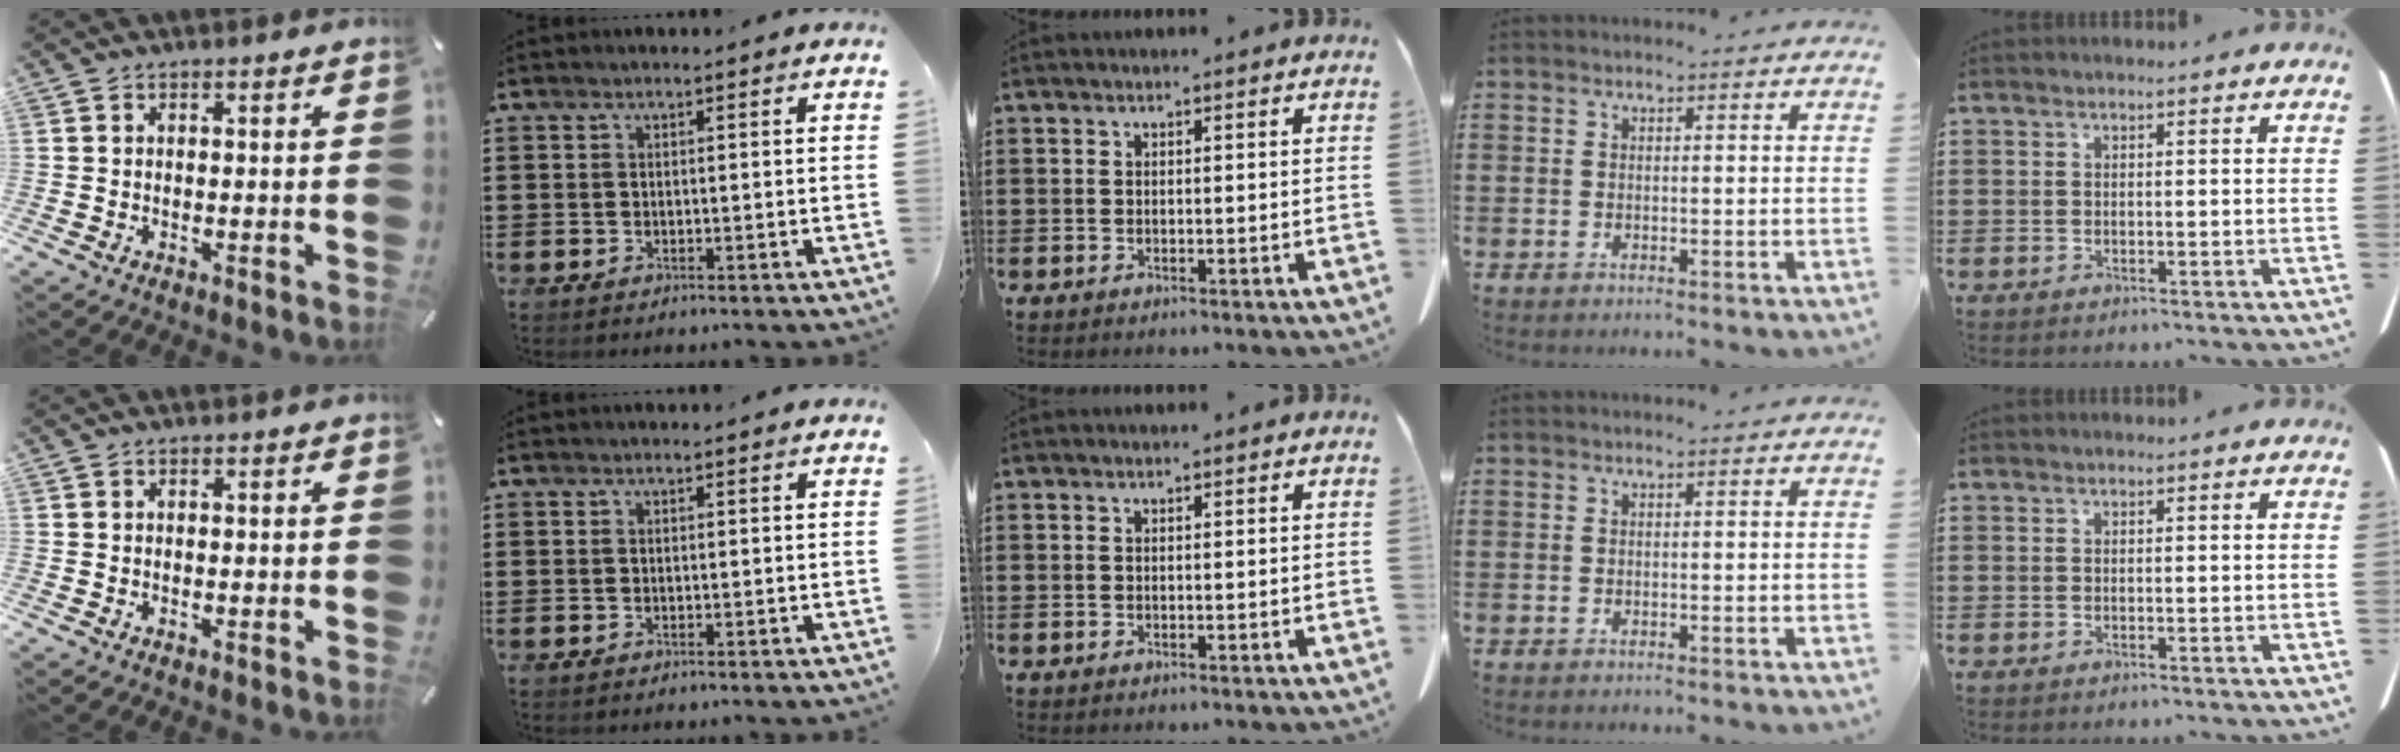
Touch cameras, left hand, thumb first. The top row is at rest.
{}